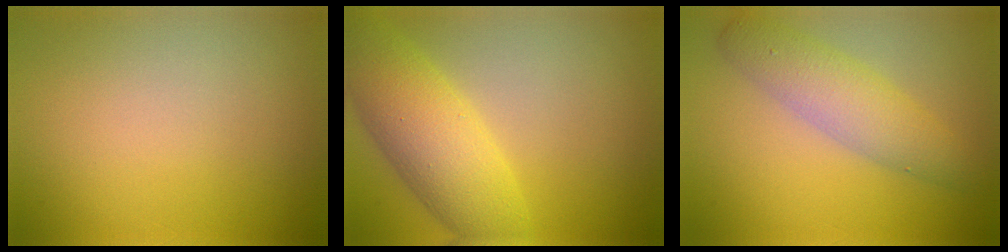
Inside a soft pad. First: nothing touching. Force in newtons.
{"total": 6.9, "press": 6.9, "slide": 0.1}
{"total": 4.1, "press": 4.1, "slide": 0.1}